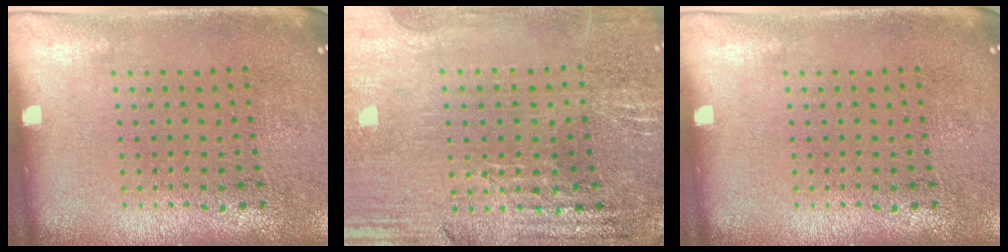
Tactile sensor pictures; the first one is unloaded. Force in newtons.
{"total": 2.8, "press": 2.8, "slide": 0.5}
{"total": 0.0}